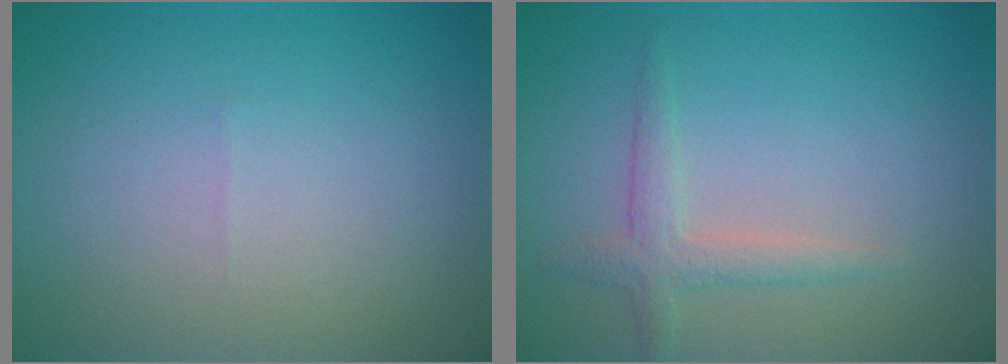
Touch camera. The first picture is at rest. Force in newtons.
{"total": 2.1, "press": 2.1, "slide": 0.1}